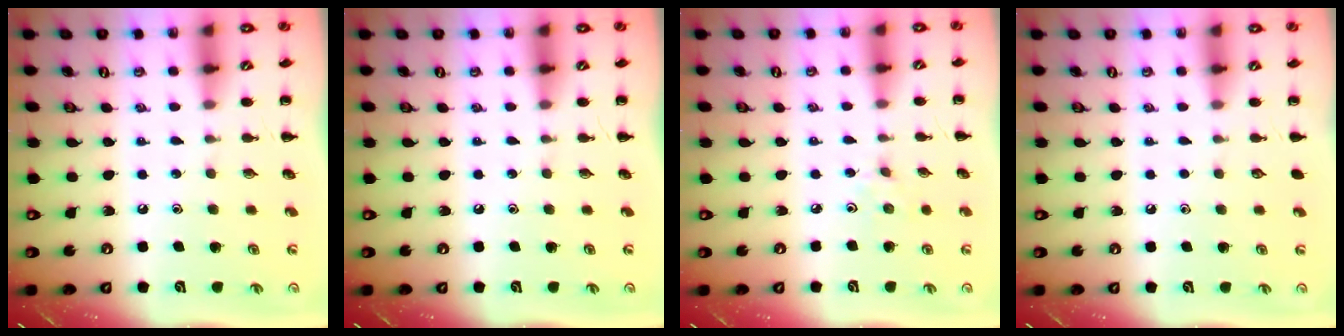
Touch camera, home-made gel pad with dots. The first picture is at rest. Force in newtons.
{"total": 0.0}
{"total": 2.5, "press": 2.3, "slide": 0.9}
{"total": 0.0}